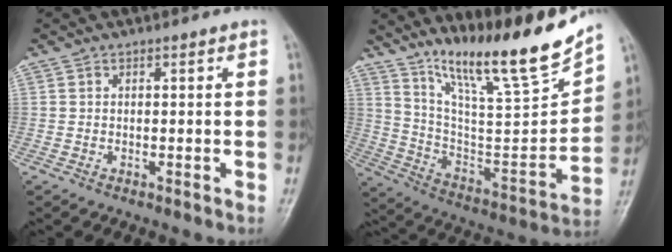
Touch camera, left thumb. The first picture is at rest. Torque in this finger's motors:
{"motor_torque": [0.33, -0.23, 1.40, -1.38, 0.14]}